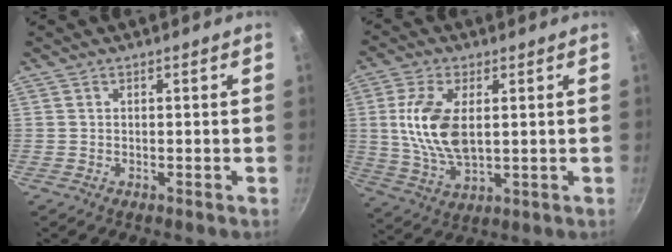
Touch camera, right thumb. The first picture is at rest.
{"total": 12.4, "force": [1.9, 6.4, 10.5], "torque": [-0.203, -0.009, 0.040]}